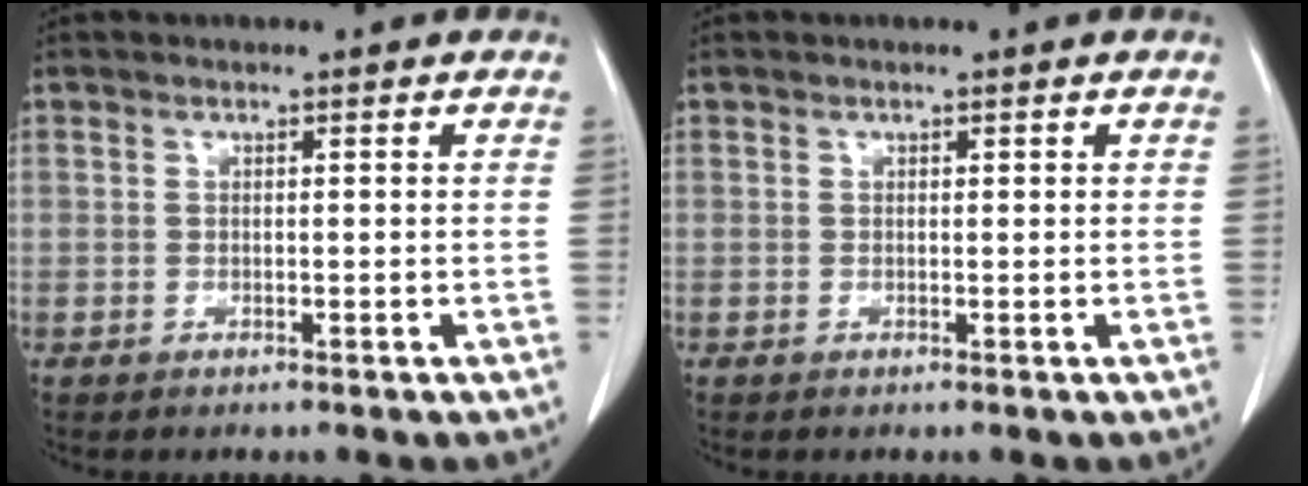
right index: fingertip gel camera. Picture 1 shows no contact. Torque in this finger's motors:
{"motor_torque": [0.05, -0.06, 0.06, 0.01]}